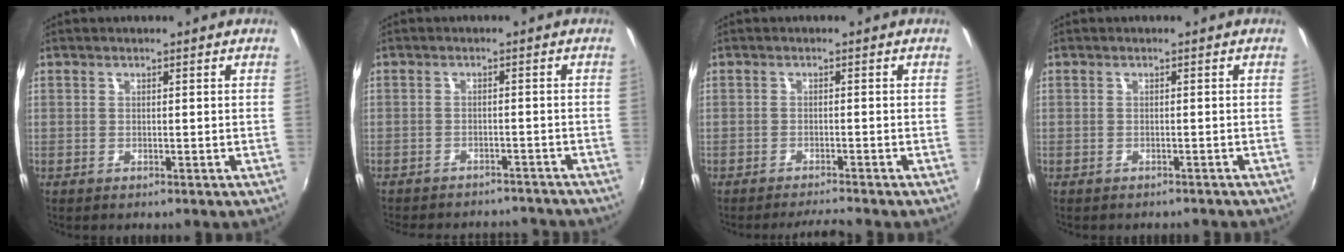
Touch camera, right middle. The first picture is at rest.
{"total": 13.0, "force": [-11.5, 4.3, 4.3], "torque": [-0.101, -0.003, -0.148]}
{"total": 3.3, "force": [-3.1, -0.4, 0.9], "torque": [-0.026, -0.006, -0.056]}
{"total": 2.4, "force": [-2.2, 0.8, 0.7], "torque": [-0.015, -0.010, -0.028]}